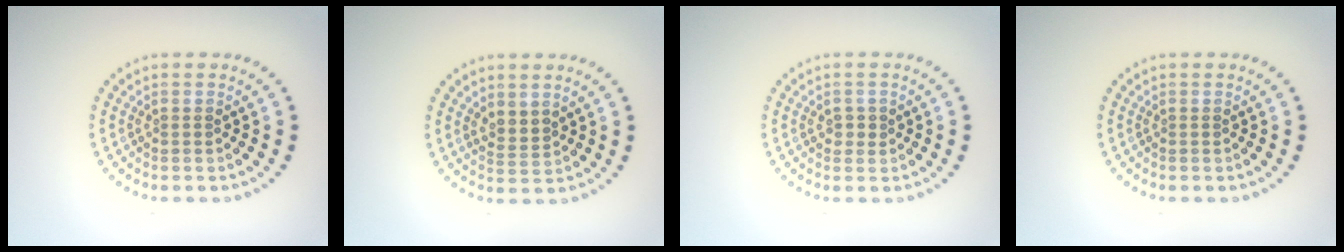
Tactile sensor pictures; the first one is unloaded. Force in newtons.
{"total": 1.7, "press": 1.2, "slide": 1.1}
{"total": 1.2, "press": 1.1, "slide": 0.3}
{"total": 0.0}